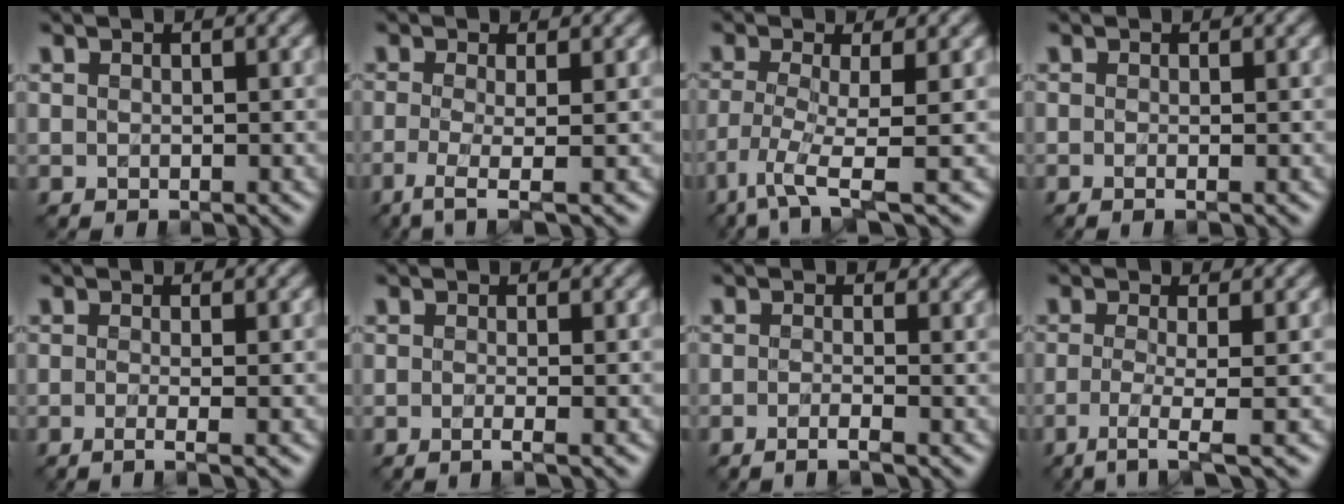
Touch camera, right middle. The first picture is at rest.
{"total": 3.3, "force": [-1.2, 0.7, 3.0], "torque": [-0.055, -0.010, -0.032]}
{"total": 4.6, "force": [-2.4, 0.6, 3.9], "torque": [-0.079, -0.011, -0.055]}
{"total": 1.2, "force": [-0.3, 0.4, 1.1], "torque": [-0.013, -0.009, -0.013]}
{"total": 2.4, "force": [-0.6, 0.9, 2.1], "torque": [-0.020, -0.009, -0.021]}
{"total": 1.7, "force": [-0.5, 0.7, 1.5], "torque": [-0.012, -0.012, -0.025]}
{"total": 1.9, "force": [-0.9, 0.5, 1.7], "torque": [-0.024, -0.003, -0.027]}
{"total": 3.5, "force": [-1.3, 0.7, 3.2], "torque": [-0.058, -0.008, -0.033]}